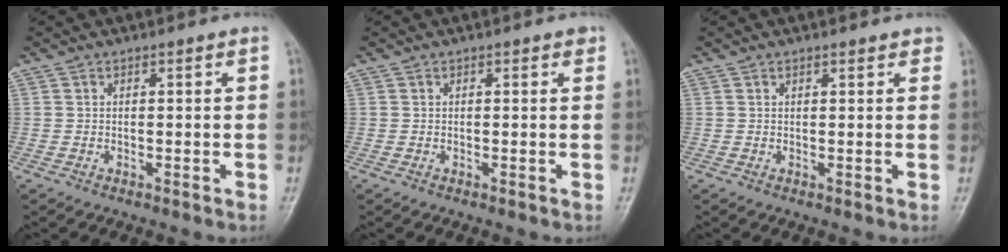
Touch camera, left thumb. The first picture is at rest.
{"total": 0.7, "force": [0.4, 0.3, 0.5], "torque": [-0.006, -0.001, 0.002]}
{"total": 1.5, "force": [1.2, 0.5, 0.8], "torque": [-0.004, -0.001, 0.012]}